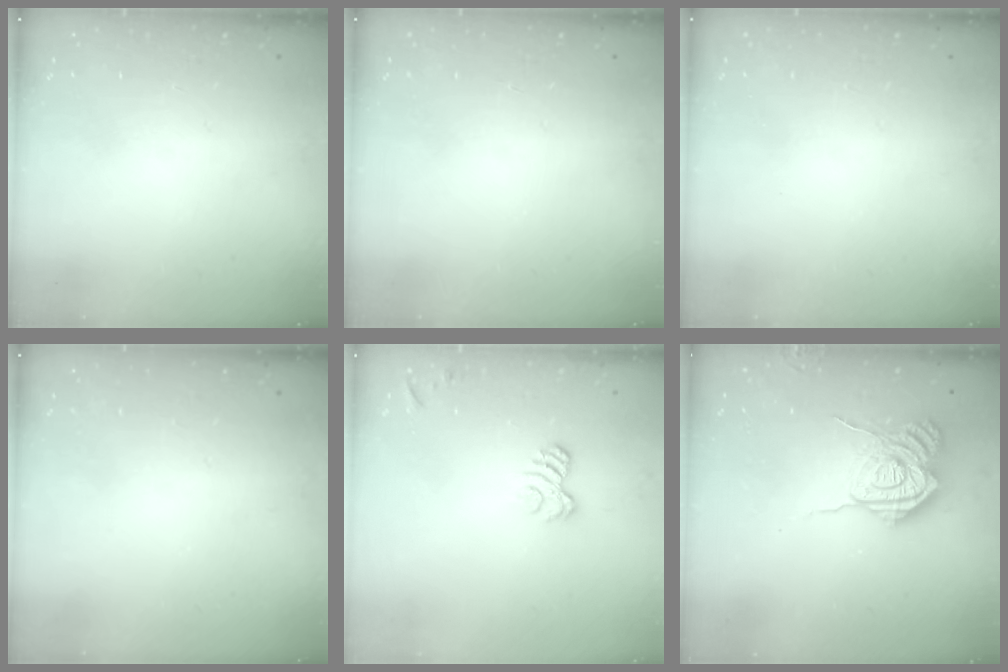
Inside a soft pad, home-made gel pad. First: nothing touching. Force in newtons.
{"total": 0.0}
{"total": 0.0}
{"total": 0.0}
{"total": 5.4, "press": 5.2, "slide": 1.3}
{"total": 15.9, "press": 15.9, "slide": 1.5}